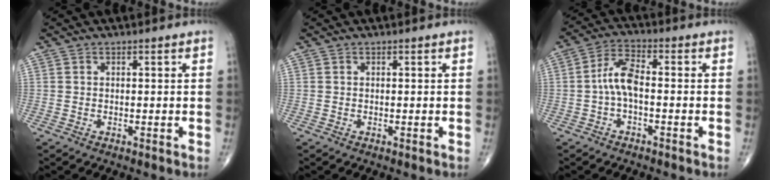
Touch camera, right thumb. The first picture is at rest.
{"total": 0.0}
{"total": 6.1, "force": [-0.9, 2.6, 5.4], "torque": [-0.110, 0.024, -0.027]}